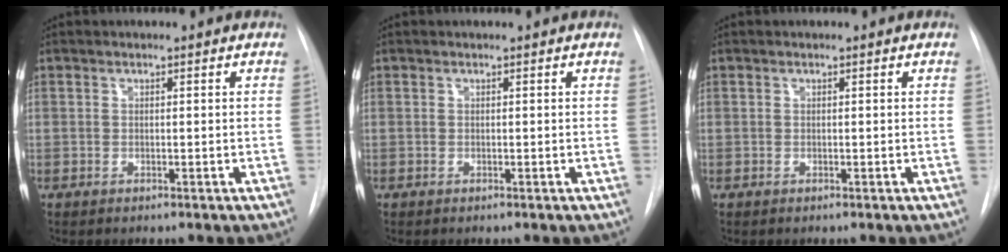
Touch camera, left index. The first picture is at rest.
{"total": 0.0}
{"total": 0.0}